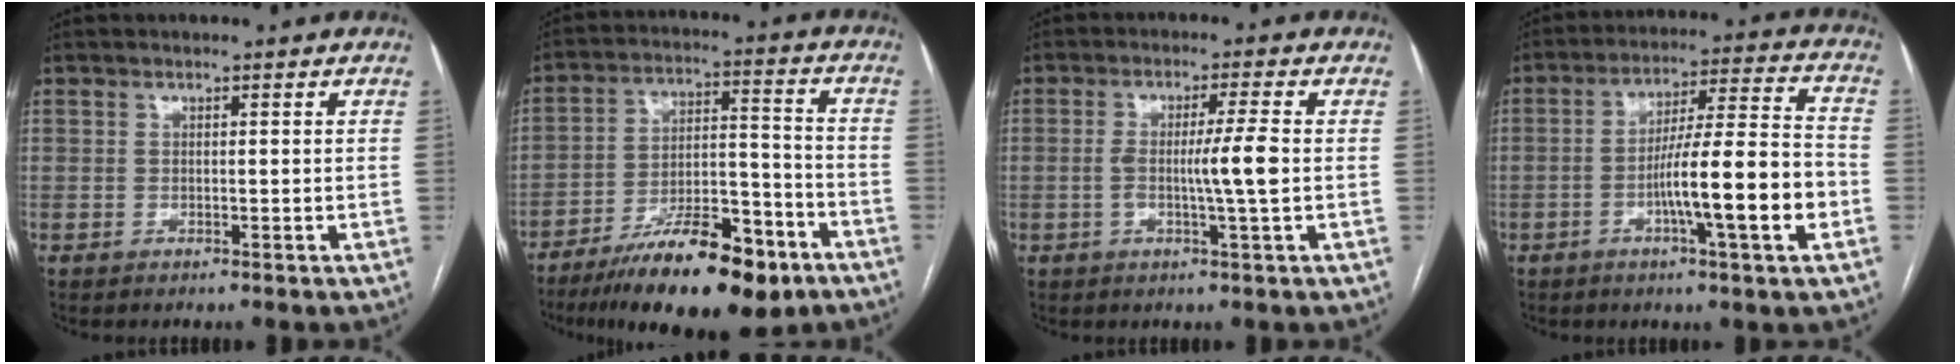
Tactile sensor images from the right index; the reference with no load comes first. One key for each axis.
{"total": 18.6, "fx": -12.3, "fy": 5.0, "fz": 13.0, "tx": -0.192, "ty": 0.009, "tz": -0.200}
{"total": 5.6, "fx": -0.6, "fy": -0.7, "fz": 5.5, "tx": -0.094, "ty": 0.001, "tz": -0.011}
{"total": 14.2, "fx": -4.1, "fy": 0.2, "fz": 13.6, "tx": -0.219, "ty": 0.006, "tz": -0.068}